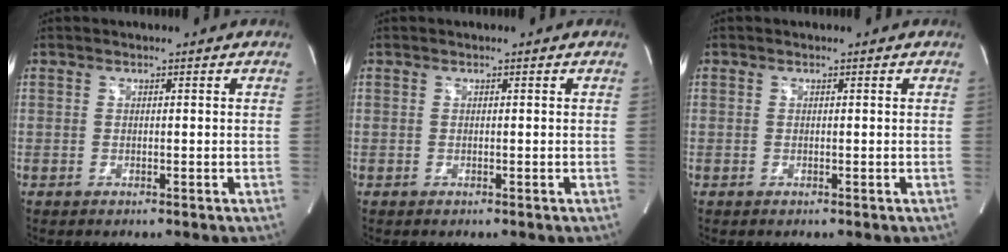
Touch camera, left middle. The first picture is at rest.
{"total": 0.0}
{"total": 0.0}